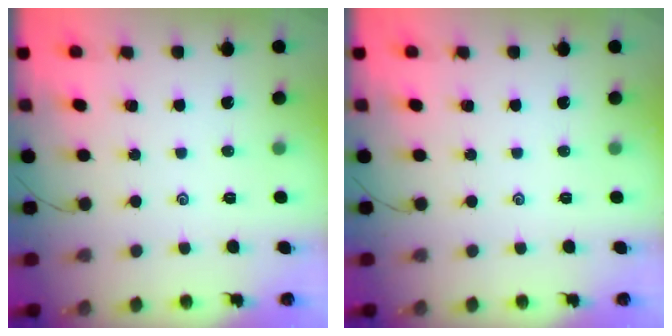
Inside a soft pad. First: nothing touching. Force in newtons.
{"total": 0.0}